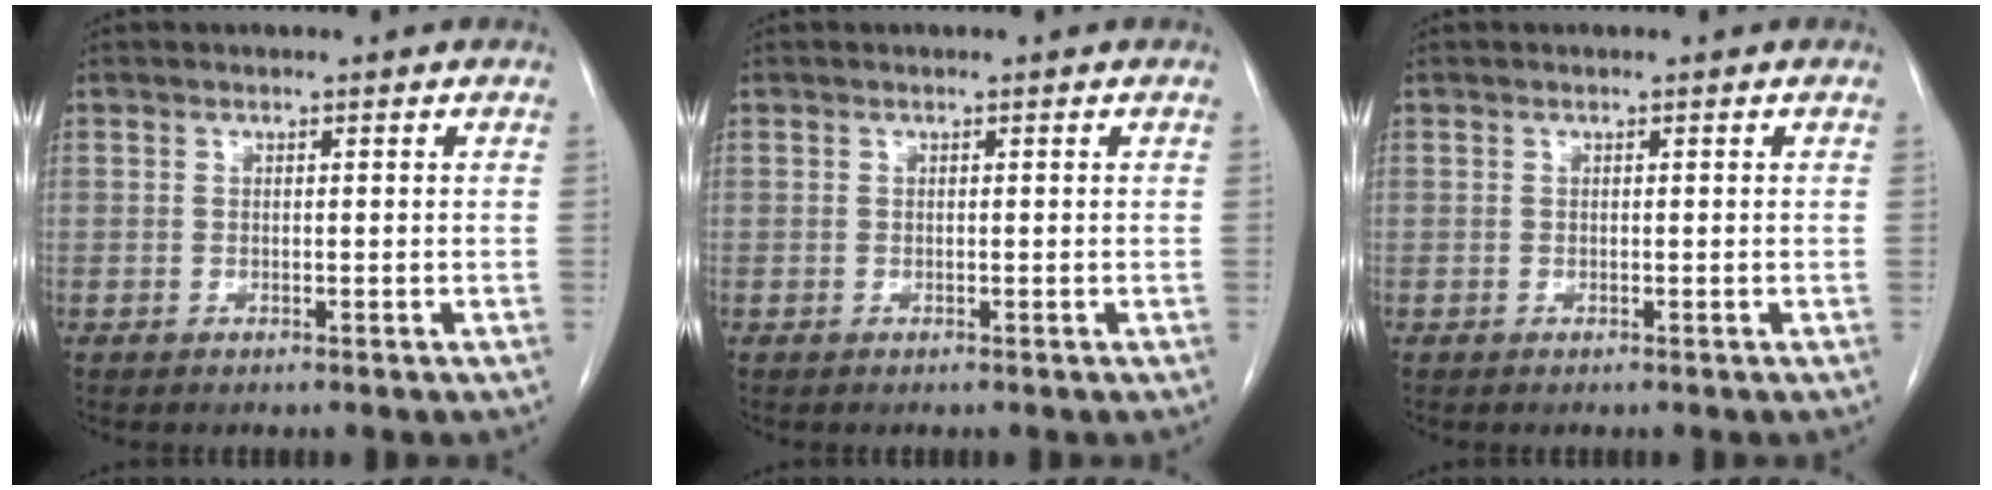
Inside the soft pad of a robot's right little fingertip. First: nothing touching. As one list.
[{"total": 0.0}, {"total": 0.0}]